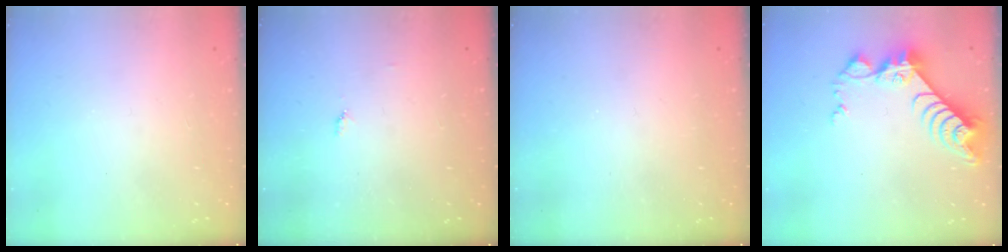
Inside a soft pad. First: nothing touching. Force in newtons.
{"total": 4.5, "press": 4.5, "slide": 0.6}
{"total": 0.0}
{"total": 9.3, "press": 9.3, "slide": 0.7}